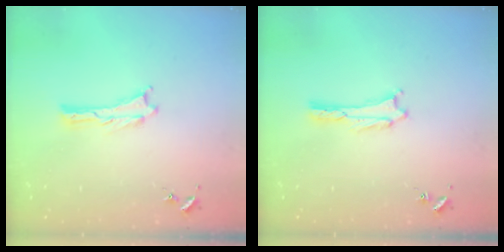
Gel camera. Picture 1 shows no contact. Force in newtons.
{"total": 1.6, "press": 1.6, "slide": 0.2}